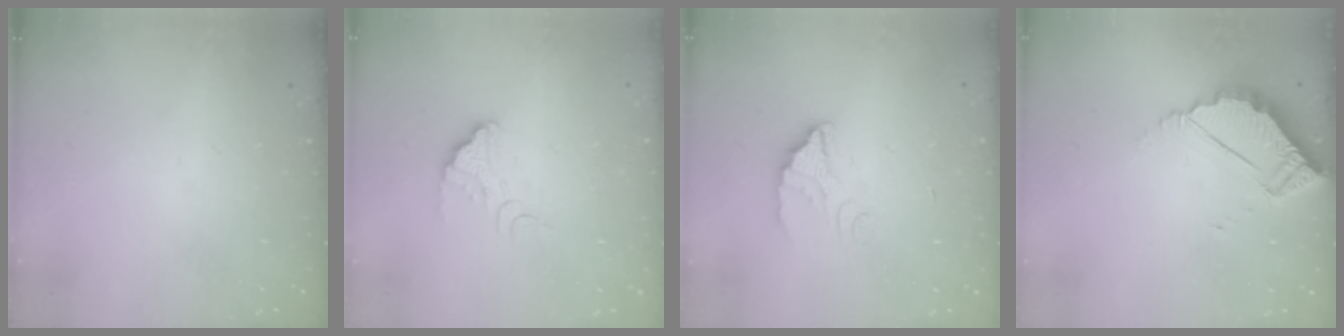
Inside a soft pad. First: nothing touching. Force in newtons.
{"total": 3.1, "press": 3.1, "slide": 0.1}
{"total": 2.6, "press": 2.6, "slide": 0.1}
{"total": 4.1, "press": 4.1, "slide": 0.2}